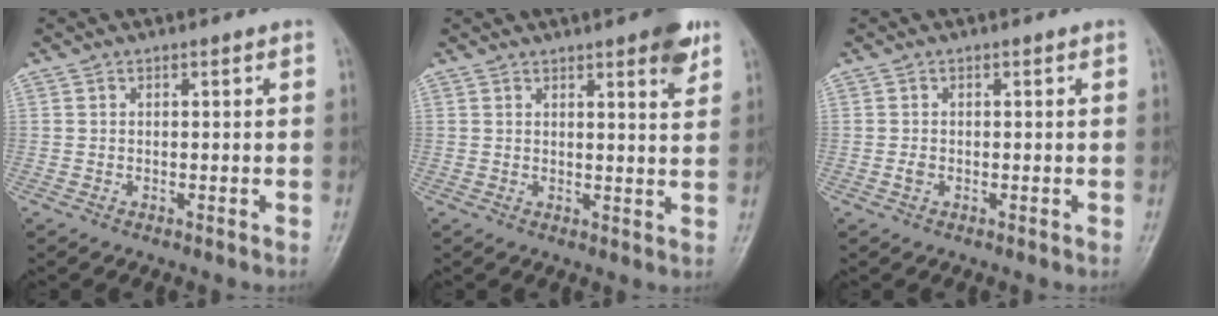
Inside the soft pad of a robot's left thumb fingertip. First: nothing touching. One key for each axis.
{"total": 6.1, "fx": 3.7, "fy": 1.3, "fz": 4.7, "tx": -0.052, "ty": -0.017, "tz": 0.044}
{"total": 1.0, "fx": -0.3, "fy": 0.7, "fz": 0.6, "tx": -0.009, "ty": 0.000, "tz": -0.005}